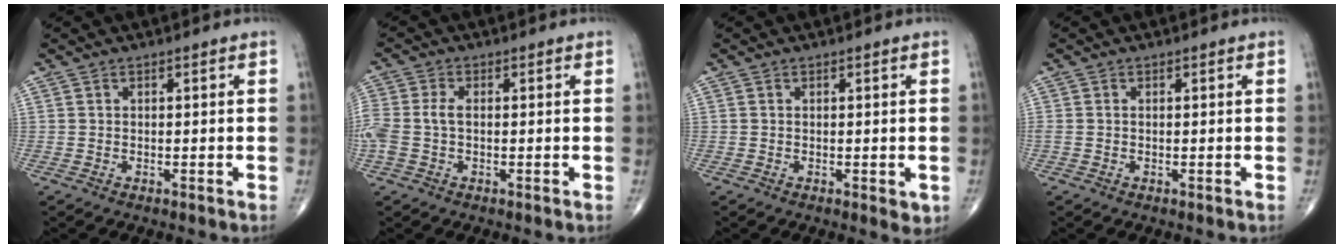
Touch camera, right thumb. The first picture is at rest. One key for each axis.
{"total": 6.7, "fx": -0.5, "fy": 4.1, "fz": 5.2, "tx": -0.149, "ty": 0.011, "tz": -0.010}
{"total": 1.9, "fx": -0.3, "fy": 0.8, "fz": 1.7, "tx": -0.016, "ty": -0.004, "tz": -0.003}
{"total": 0.9, "fx": 0.0, "fy": 0.6, "fz": 0.7, "tx": -0.021, "ty": 0.003, "tz": 0.002}